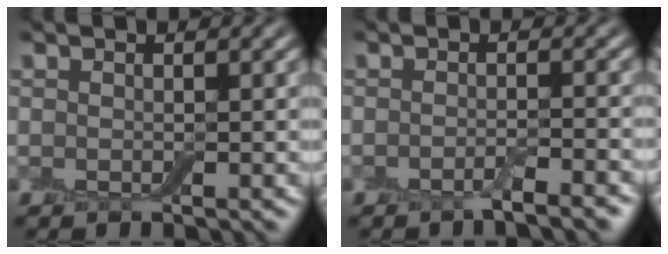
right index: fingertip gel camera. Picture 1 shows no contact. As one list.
[{"total": 1.9, "force": [-1.2, 0.3, 1.4], "torque": [-0.017, 0.000, -0.026]}]